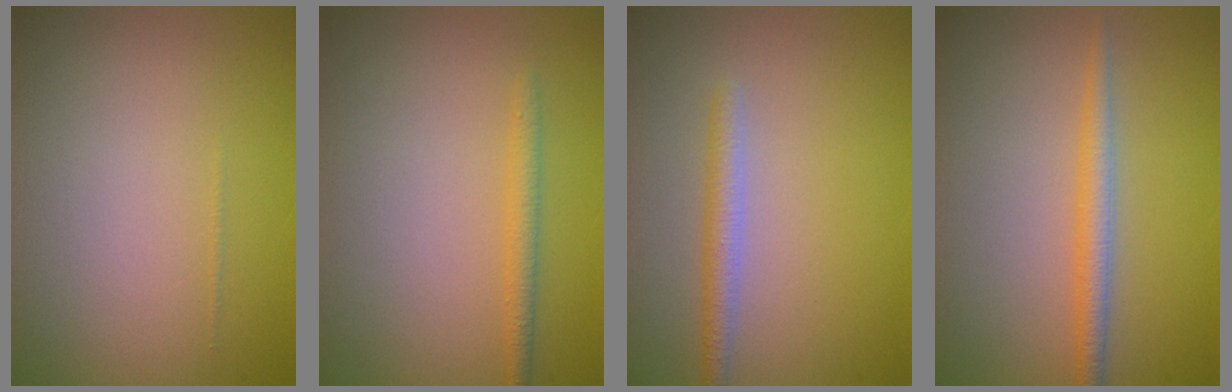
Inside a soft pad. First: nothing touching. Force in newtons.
{"total": 1.5, "press": 1.5, "slide": 0.2}
{"total": 1.8, "press": 1.8, "slide": 0.1}
{"total": 2.2, "press": 2.2, "slide": 0.1}